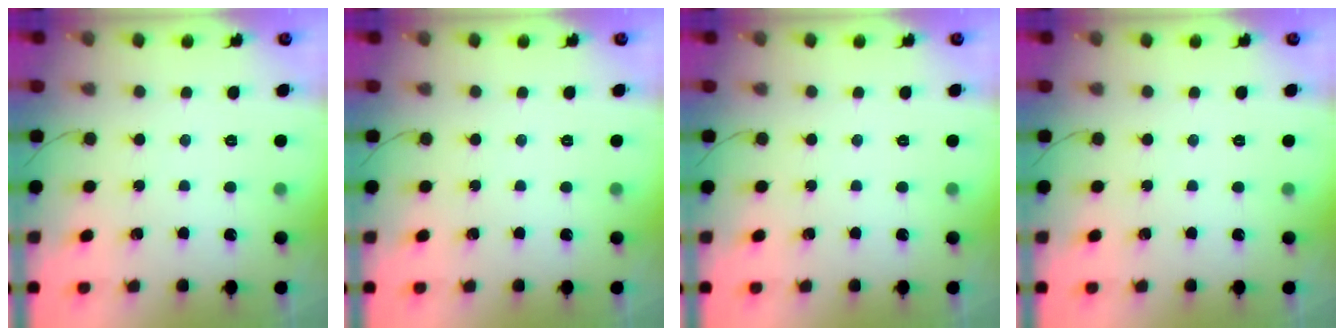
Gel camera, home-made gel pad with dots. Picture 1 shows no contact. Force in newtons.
{"total": 0.0}
{"total": 0.0}
{"total": 0.0}